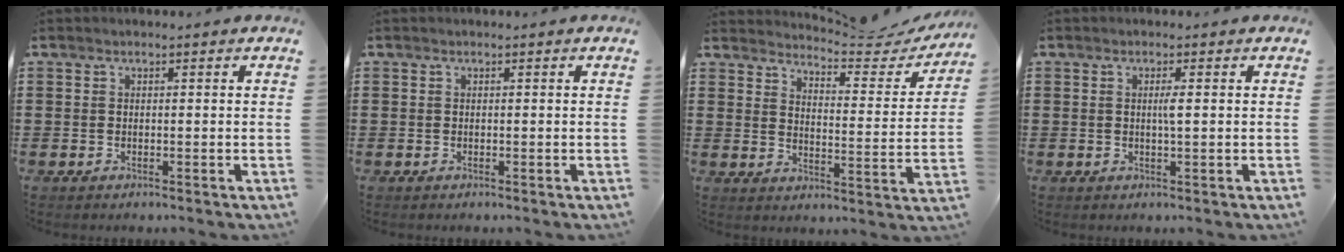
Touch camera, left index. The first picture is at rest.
{"total": 0.0}
{"total": 4.3, "force": [4.2, 0.1, 0.9], "torque": [-0.036, -0.034, 0.064]}
{"total": 1.7, "force": [0.3, 0.0, 1.7], "torque": [-0.034, -0.002, 0.004]}